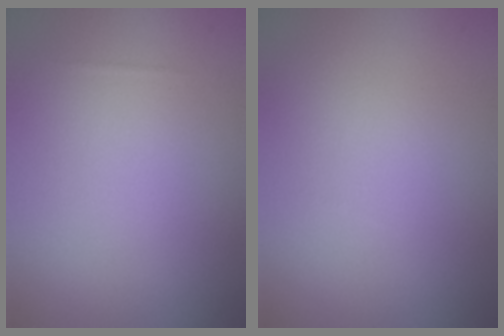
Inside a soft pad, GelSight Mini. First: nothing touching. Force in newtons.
{"total": 0.0}